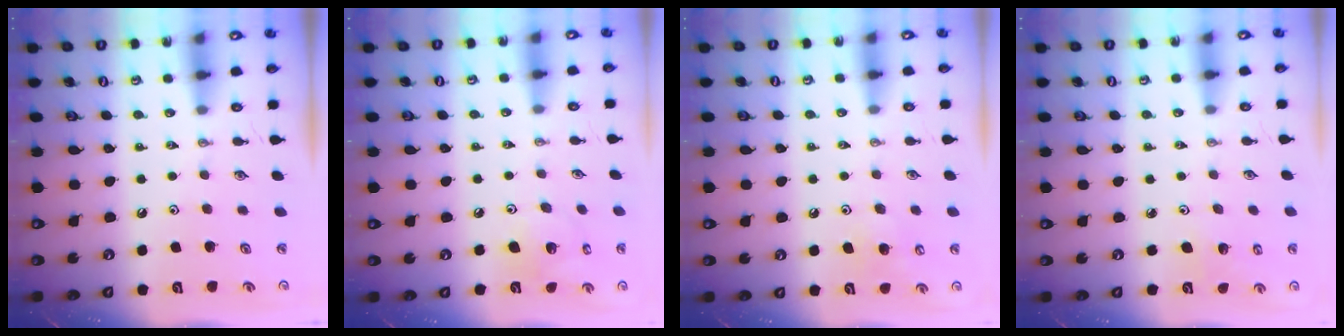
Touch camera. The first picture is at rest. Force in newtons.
{"total": 7.7, "press": 7.5, "slide": 1.7}
{"total": 6.8, "press": 6.8, "slide": 0.6}
{"total": 3.7, "press": 3.7, "slide": 0.4}